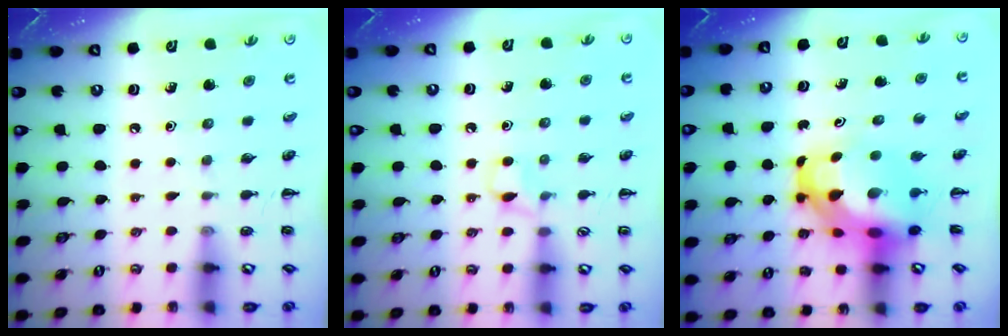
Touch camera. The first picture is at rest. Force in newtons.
{"total": 3.7, "press": 3.5, "slide": 1.3}
{"total": 7.0, "press": 6.7, "slide": 1.8}